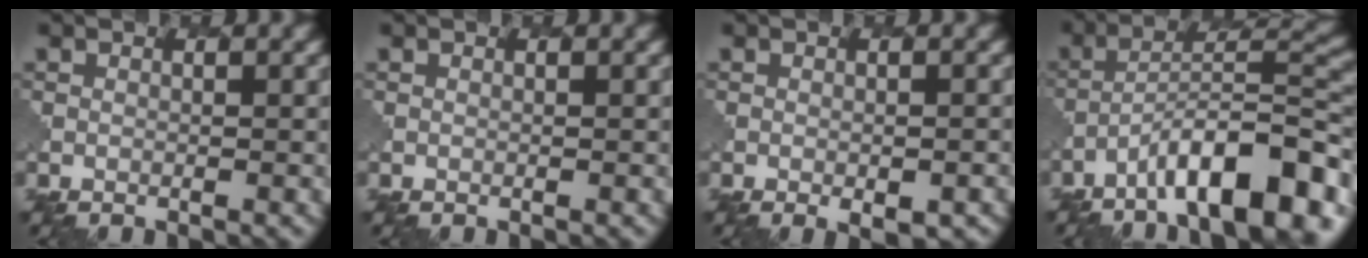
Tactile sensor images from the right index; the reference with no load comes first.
{"total": 0.0}
{"total": 2.3, "force": [-1.2, 0.9, 1.8], "torque": [-0.022, 0.002, -0.002]}
{"total": 11.1, "force": [-6.8, 2.9, 8.3], "torque": [-0.122, 0.018, -0.106]}